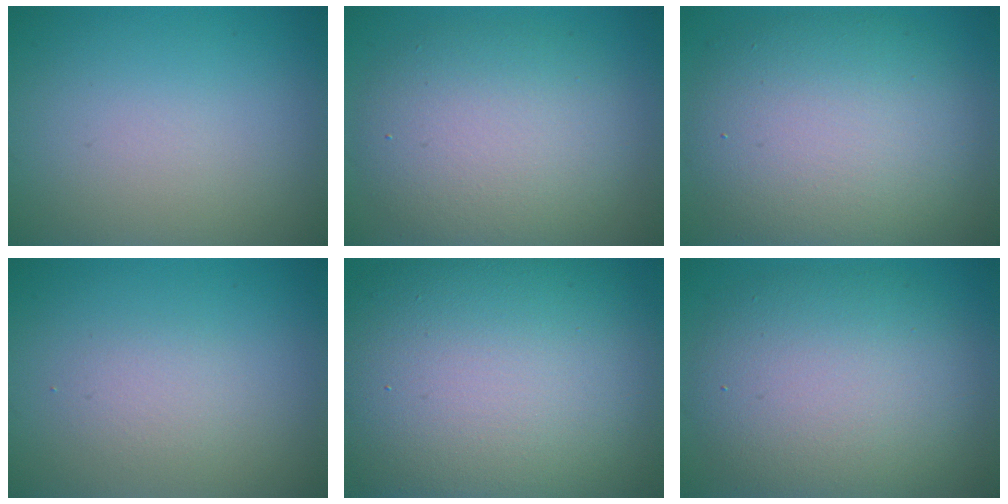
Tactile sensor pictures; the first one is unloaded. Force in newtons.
{"total": 7.2, "press": 7.2, "slide": 0.3}
{"total": 9.9, "press": 9.9, "slide": 0.7}
{"total": 1.4, "press": 1.4, "slide": 0.0}
{"total": 17.0, "press": 17.0, "slide": 1.0}
{"total": 8.8, "press": 8.8, "slide": 0.5}